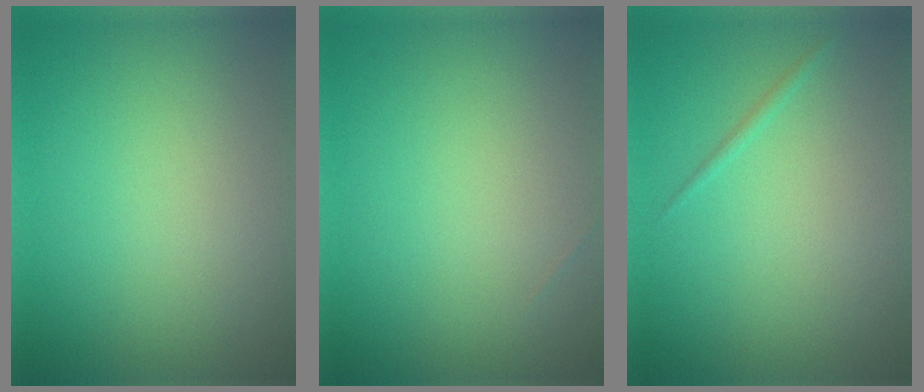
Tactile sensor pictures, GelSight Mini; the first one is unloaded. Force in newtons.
{"total": 0.0}
{"total": 0.6, "press": 0.6, "slide": 0.0}